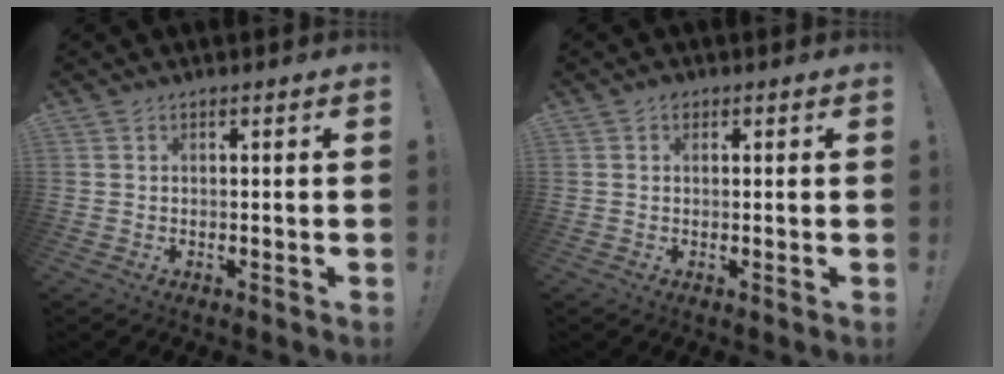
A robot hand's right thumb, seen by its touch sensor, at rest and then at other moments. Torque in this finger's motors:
{"motor_torque": [-0.01, 0.15, 0.25, 0.03, 0.01]}